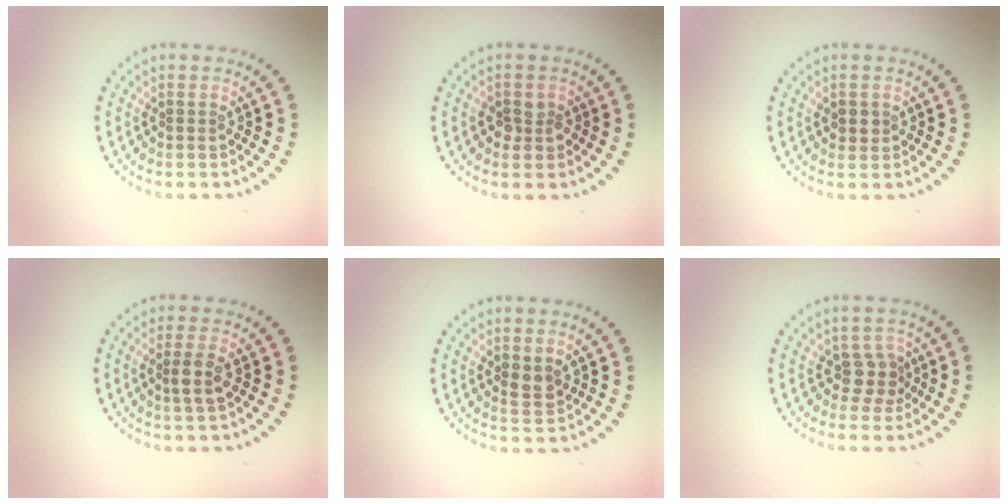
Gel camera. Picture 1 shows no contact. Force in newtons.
{"total": 1.4, "press": 1.4, "slide": 0.4}
{"total": 1.2, "press": 1.2, "slide": 0.3}
{"total": 2.0, "press": 1.7, "slide": 1.1}
{"total": 1.7, "press": 1.7, "slide": 0.4}
{"total": 1.9, "press": 1.6, "slide": 1.1}